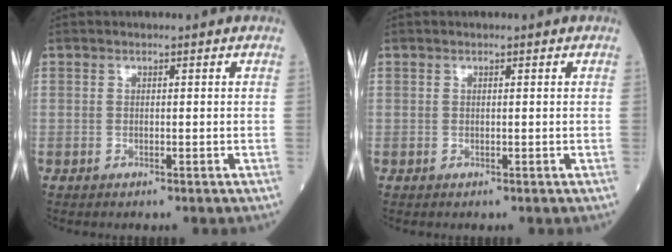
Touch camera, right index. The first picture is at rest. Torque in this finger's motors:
{"motor_torque": [-0.02, 0.00, -0.04, -0.01]}